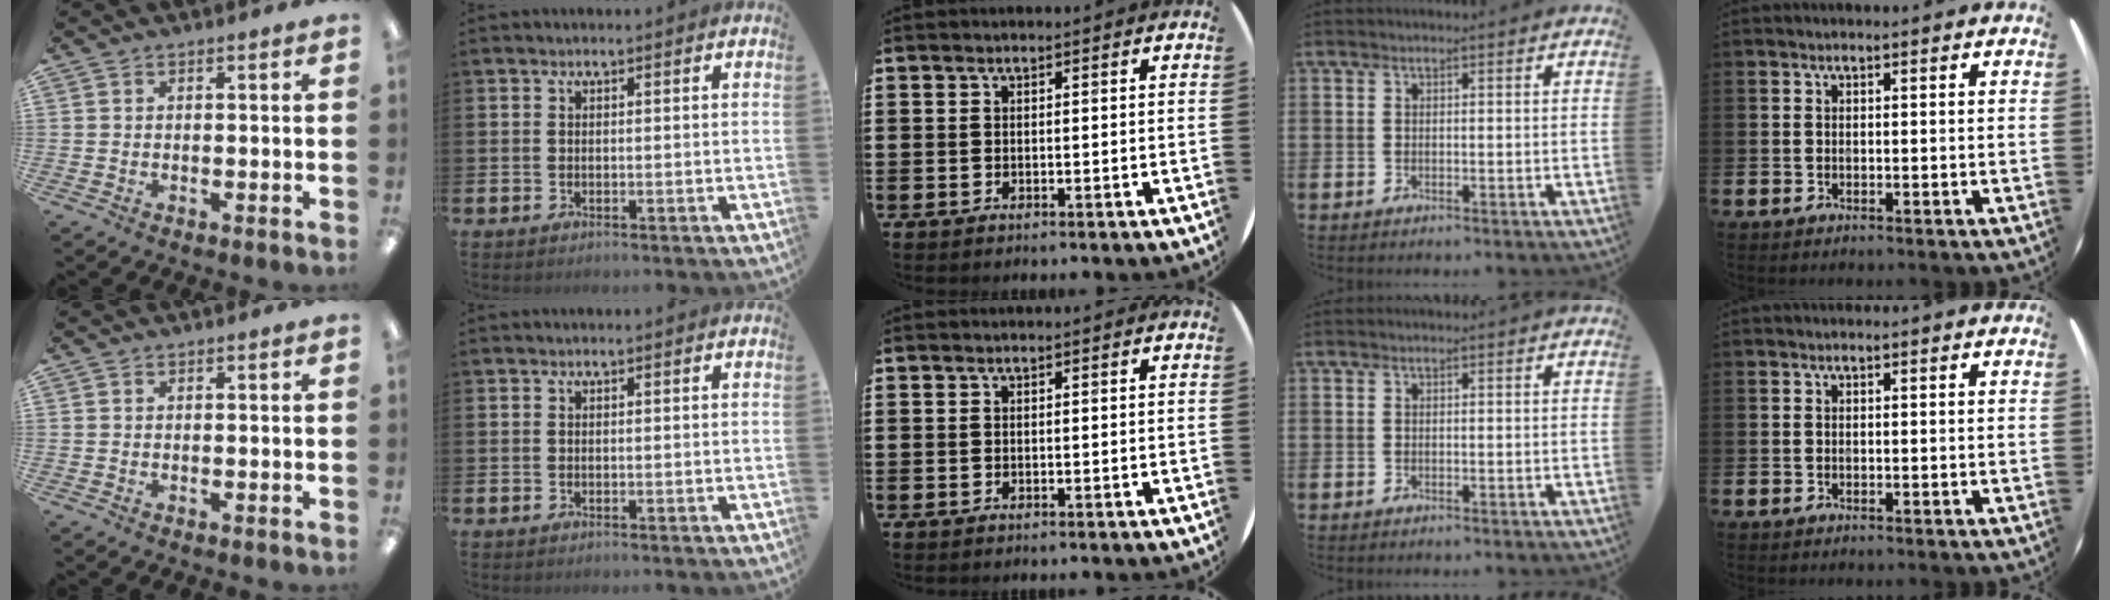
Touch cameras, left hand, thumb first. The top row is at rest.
{}